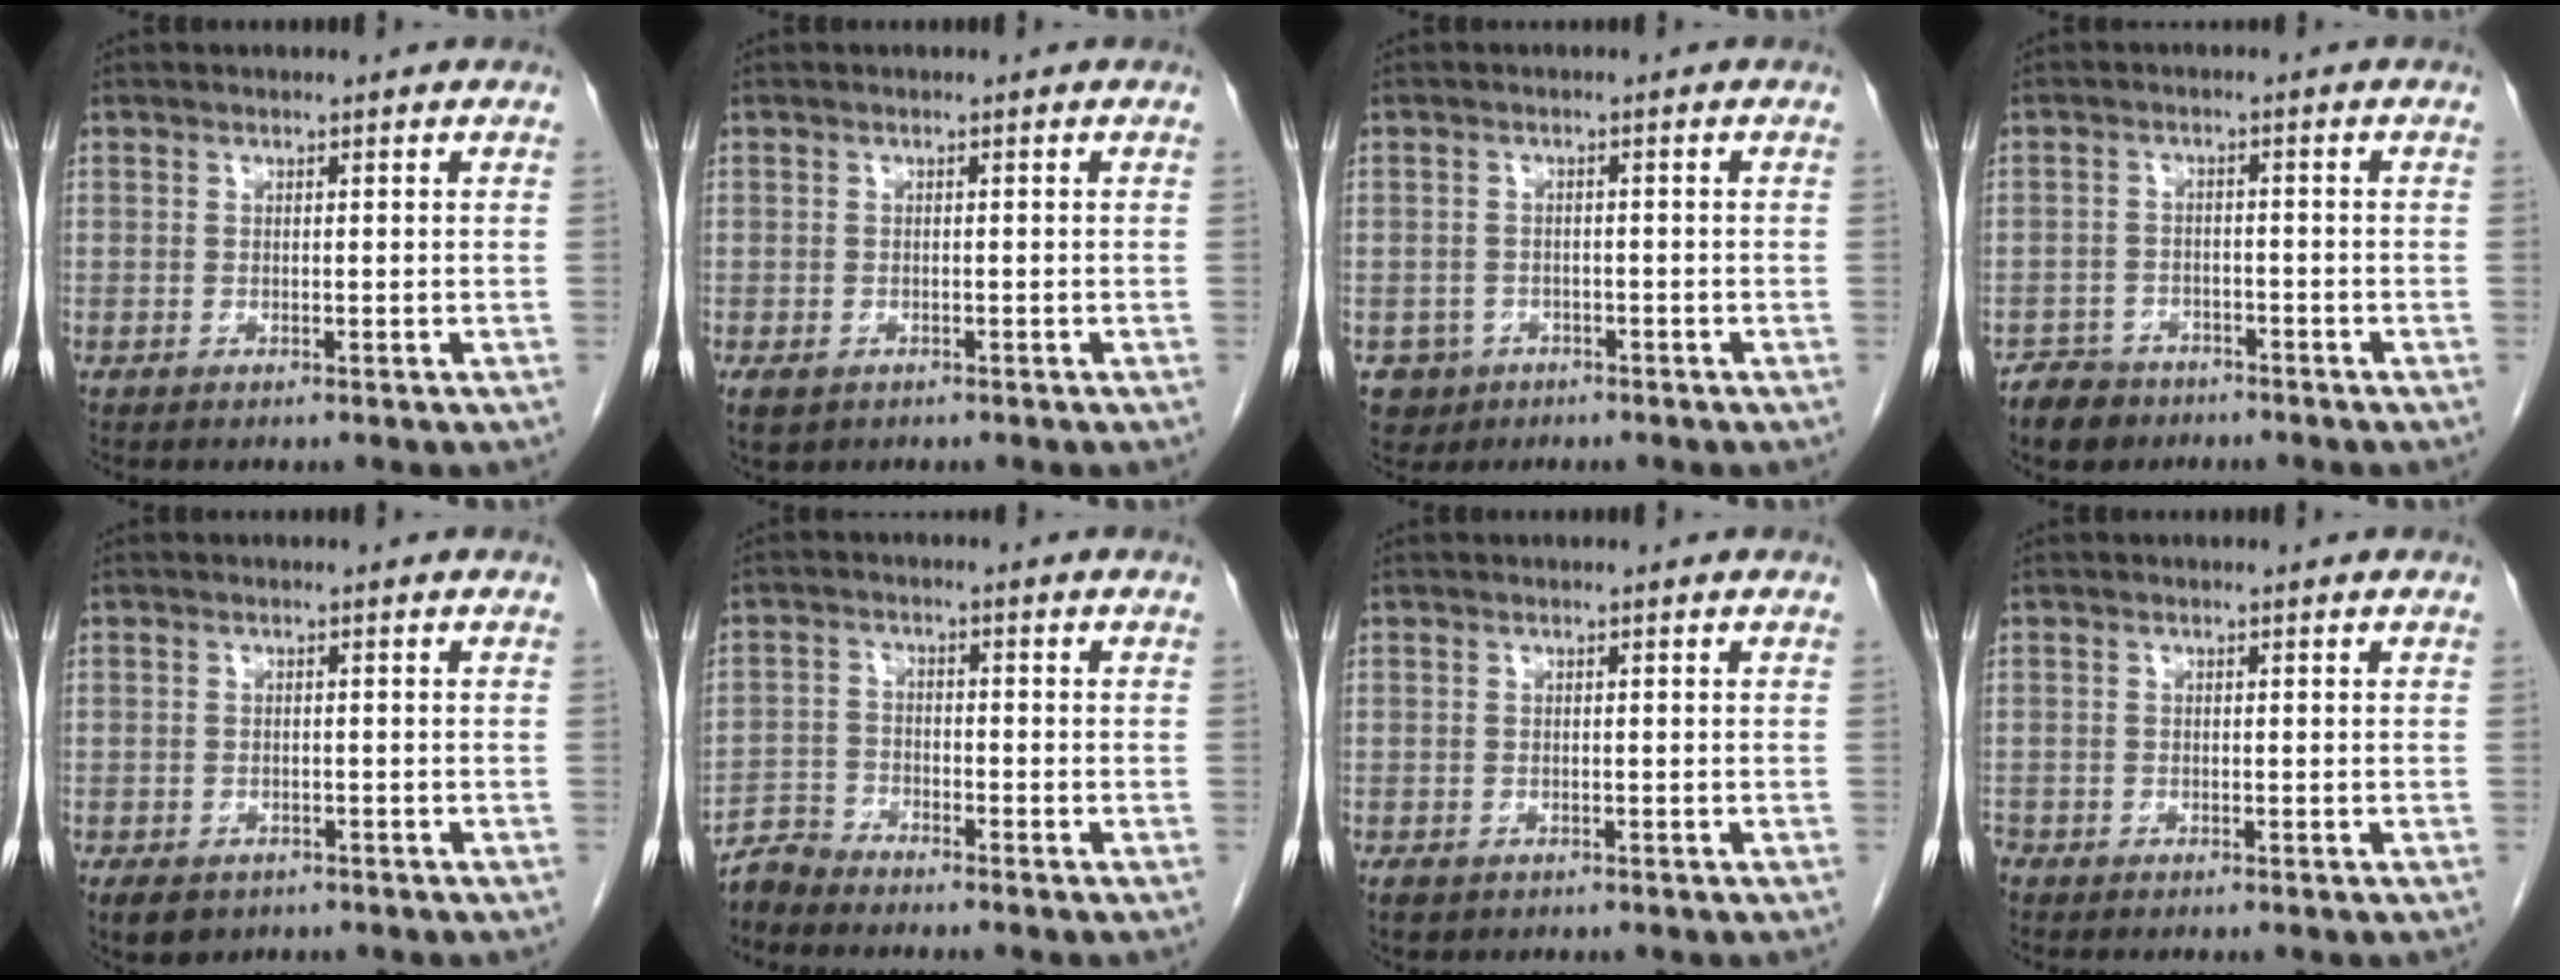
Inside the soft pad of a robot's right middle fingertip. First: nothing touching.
{"total": 2.4, "force": [-1.2, 1.7, 1.2], "torque": [-0.026, -0.003, -0.011]}
{"total": 3.6, "force": [-1.7, 3.2, 0.1], "torque": [-0.003, 0.010, -0.024]}
{"total": 5.0, "force": [-3.9, 3.0, 0.8], "torque": [-0.019, 0.004, -0.067]}
{"total": 6.0, "force": [-4.0, 3.8, 2.2], "torque": [-0.036, -0.003, -0.055]}
{"total": 3.3, "force": [-3.3, 0.1, -0.4], "torque": [0.010, -0.014, -0.067]}
{"total": 1.5, "force": [-0.9, 1.0, 0.7], "torque": [-0.018, -0.001, -0.008]}
{"total": 0.7, "force": [-0.5, 0.4, 0.1], "torque": [-0.007, 0.001, -0.012]}